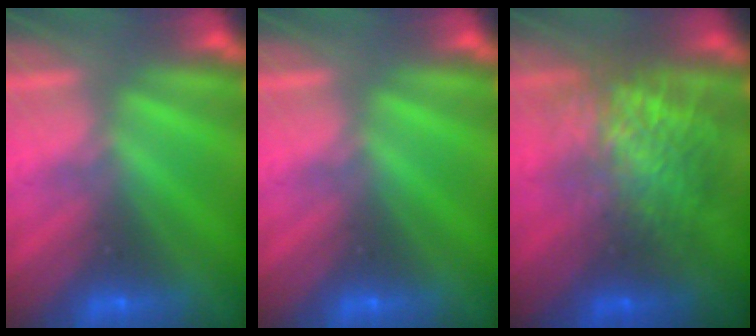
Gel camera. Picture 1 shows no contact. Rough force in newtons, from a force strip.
{"total": 0.0}
{"total": 5.7}